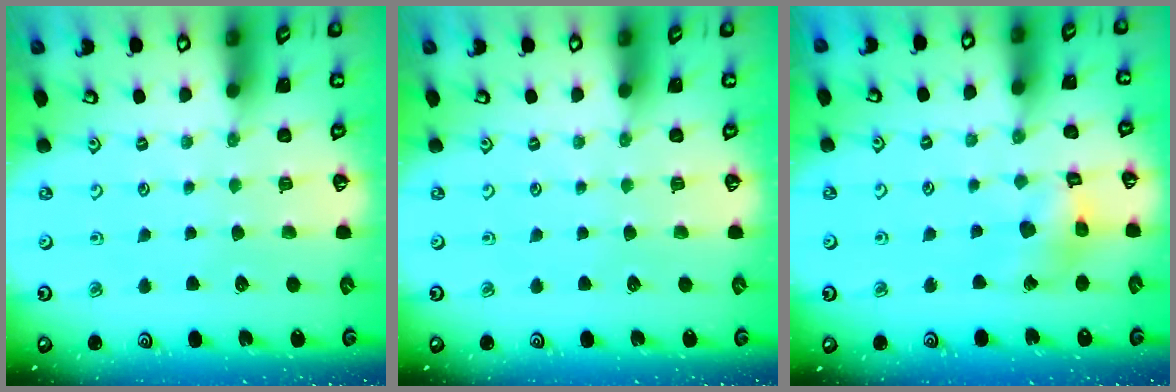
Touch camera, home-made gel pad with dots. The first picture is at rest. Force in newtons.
{"total": 0.0}
{"total": 8.8, "press": 8.7, "slide": 0.9}